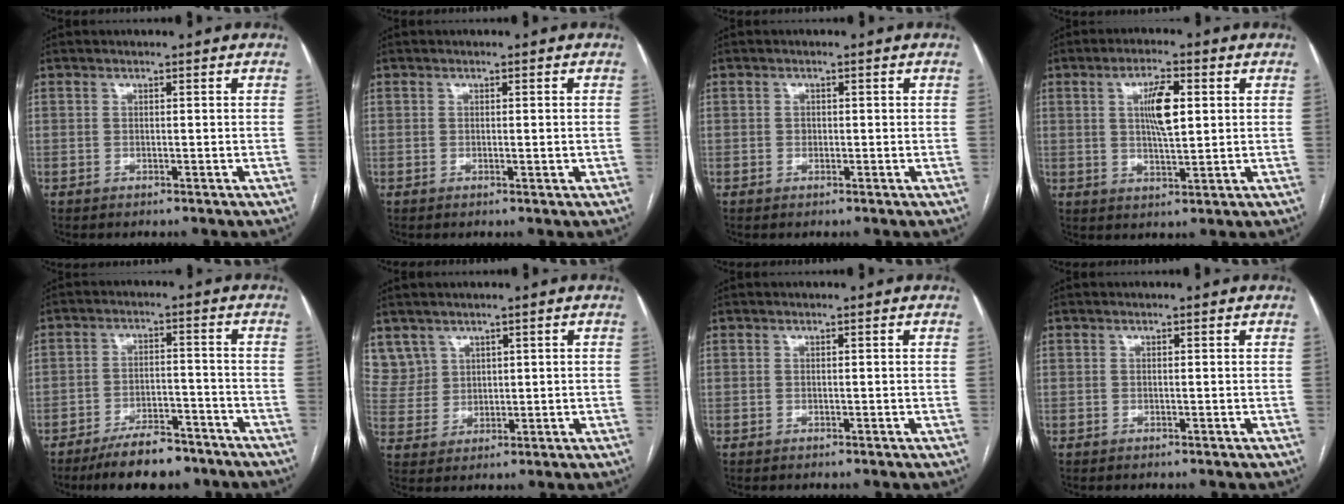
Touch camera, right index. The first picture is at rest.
{"total": 1.1, "force": [0.0, 0.3, 1.0], "torque": [-0.015, 0.000, 0.004]}
{"total": 0.9, "force": [0.0, 0.8, 0.4], "torque": [-0.004, 0.002, 0.000]}
{"total": 6.5, "force": [1.5, 1.5, 6.2], "torque": [-0.110, 0.005, 0.029]}
{"total": 9.3, "force": [-7.4, 3.1, 4.7], "torque": [-0.072, -0.002, -0.122]}
{"total": 5.7, "force": [3.8, 4.3, -0.1], "torque": [0.004, 0.012, 0.088]}
{"total": 0.0}
{"total": 0.0}